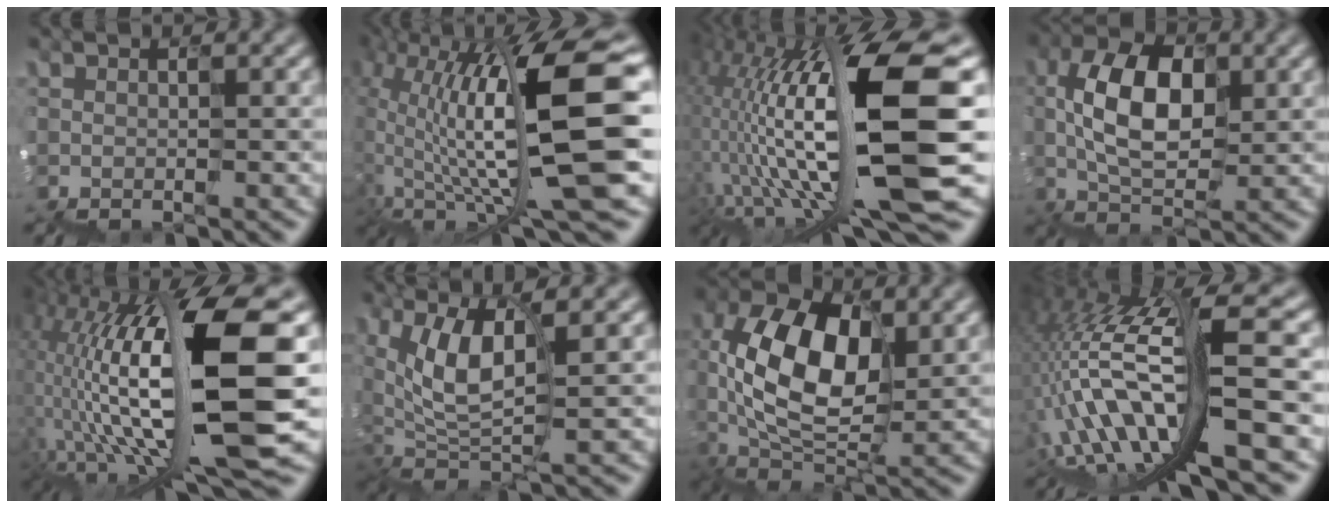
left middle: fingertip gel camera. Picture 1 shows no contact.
{"total": 13.2, "force": [3.3, 4.3, 12.0], "torque": [-0.250, 0.002, 0.077]}
{"total": 13.8, "force": [-0.4, 3.1, 13.4], "torque": [-0.270, 0.020, 0.001]}
{"total": 5.3, "force": [0.8, 3.2, 4.1], "torque": [-0.091, 0.016, 0.007]}
{"total": 14.1, "force": [0.6, 4.3, 13.4], "torque": [-0.279, 0.019, 0.020]}
{"total": 5.2, "force": [0.8, 2.5, 4.5], "torque": [-0.124, -0.001, 0.009]}
{"total": 7.3, "force": [0.7, 4.6, 5.7], "torque": [-0.138, 0.008, 0.008]}
{"total": 11.2, "force": [-2.6, 3.0, 10.4], "torque": [-0.223, 0.023, -0.041]}